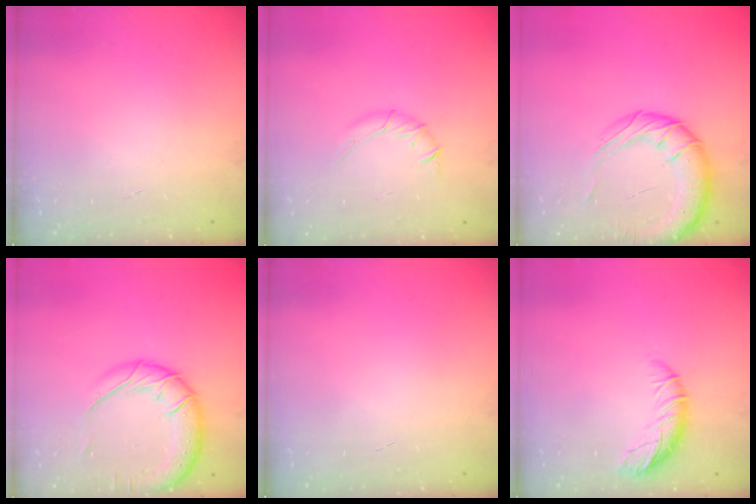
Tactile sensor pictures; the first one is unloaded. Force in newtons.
{"total": 5.6, "press": 5.4, "slide": 1.6}
{"total": 14.8, "press": 14.6, "slide": 2.5}
{"total": 16.7, "press": 16.6, "slide": 2.1}
{"total": 0.0}
{"total": 8.9, "press": 8.7, "slide": 1.5}